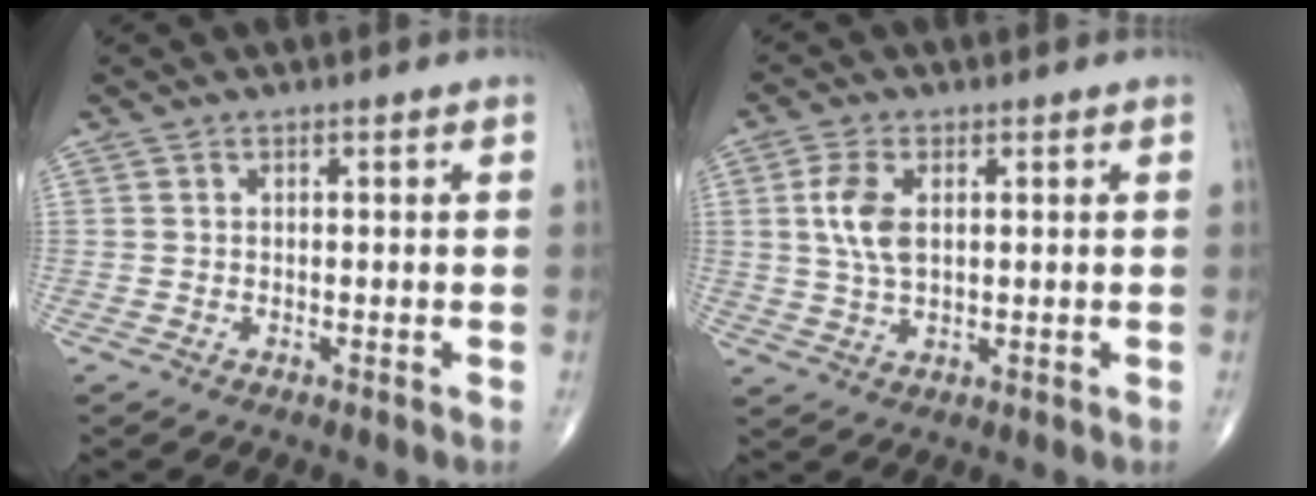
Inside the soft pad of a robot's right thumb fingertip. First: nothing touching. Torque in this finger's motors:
{"motor_torque": [1.05, 0.98, 0.99, 0.29, 0.27]}